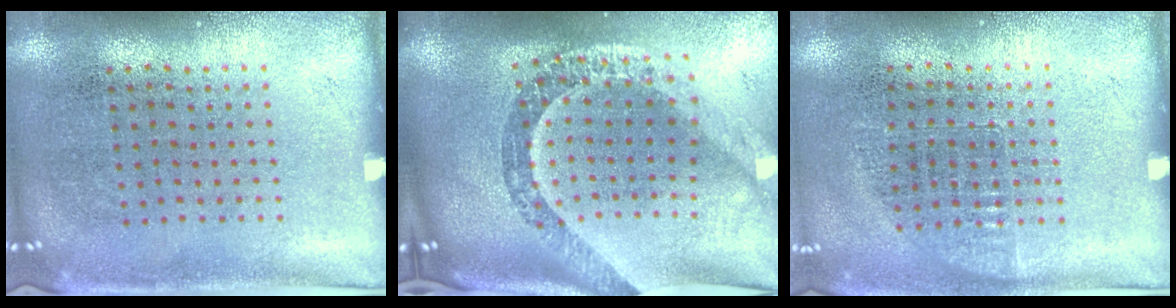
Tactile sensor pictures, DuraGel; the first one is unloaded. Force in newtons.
{"total": 3.6, "press": 2.6, "slide": 2.5}
{"total": 0.7, "press": 0.6, "slide": 0.3}